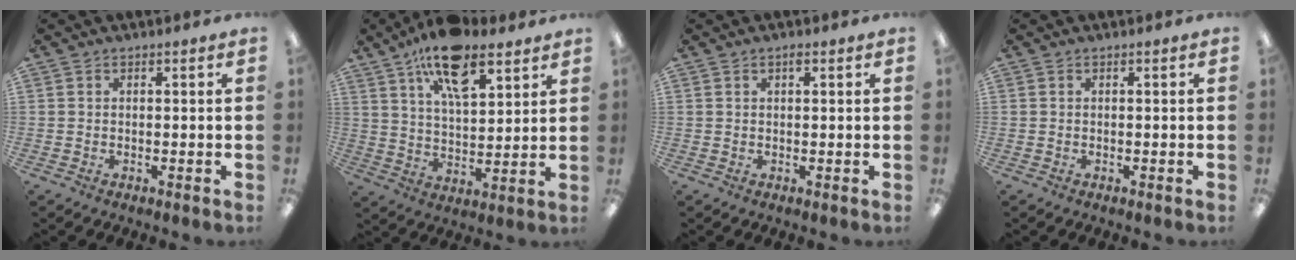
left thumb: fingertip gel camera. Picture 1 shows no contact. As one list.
[{"total": 15.8, "force": [10.1, 6.9, 10.0], "torque": [-0.164, -0.040, 0.174]}, {"total": 0.9, "force": [0.6, 0.4, 0.6], "torque": [-0.005, -0.002, 0.008]}, {"total": 0.0}]